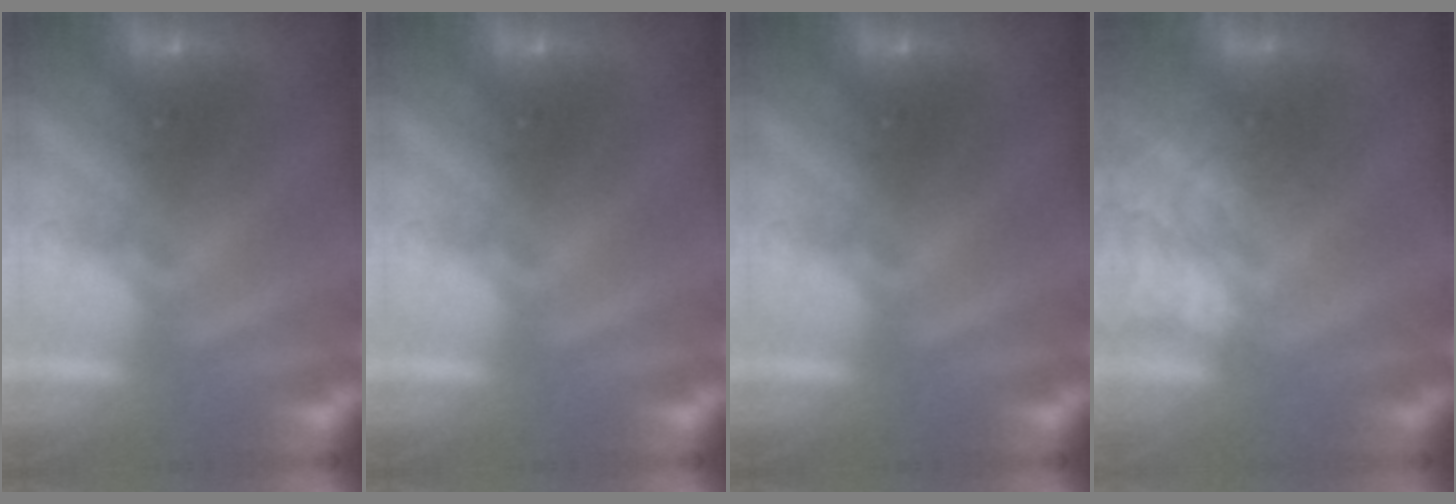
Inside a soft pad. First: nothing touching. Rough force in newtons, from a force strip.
{"total": 0.0}
{"total": 0.0}
{"total": 2.1}